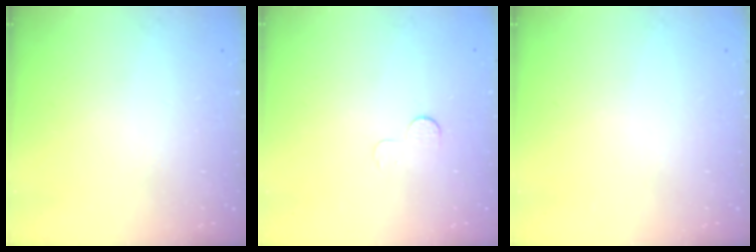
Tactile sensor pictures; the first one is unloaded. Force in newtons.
{"total": 3.2, "press": 3.1, "slide": 0.3}
{"total": 0.0}